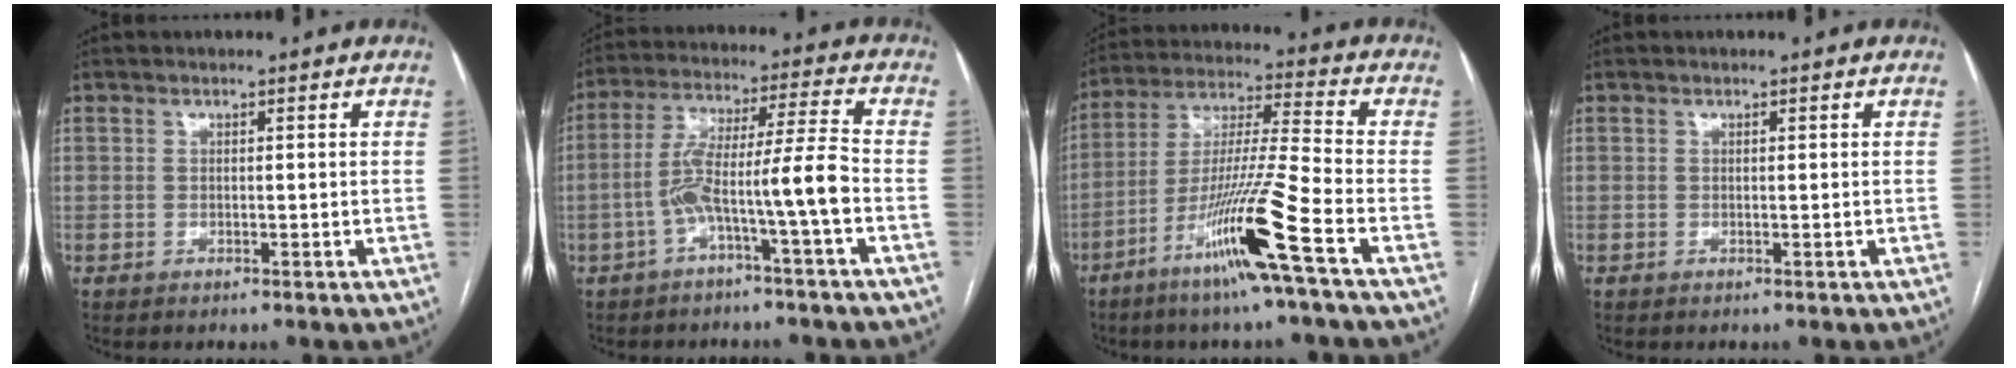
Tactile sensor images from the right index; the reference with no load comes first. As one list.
[{"total": 9.5, "force": [-3.5, -0.8, 8.9], "torque": [-0.167, 0.034, -0.060]}, {"total": 14.5, "force": [-7.5, -1.8, 12.3], "torque": [-0.239, -0.023, -0.143]}, {"total": 0.0}]